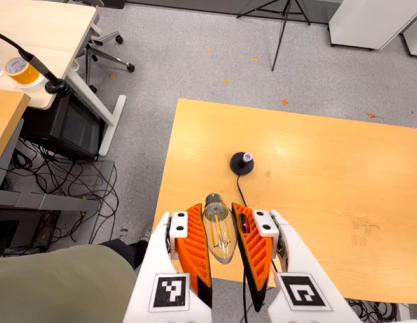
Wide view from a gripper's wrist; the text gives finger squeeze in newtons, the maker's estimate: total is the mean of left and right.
{"total": 18.0, "left": 19.3, "right": 16.6}